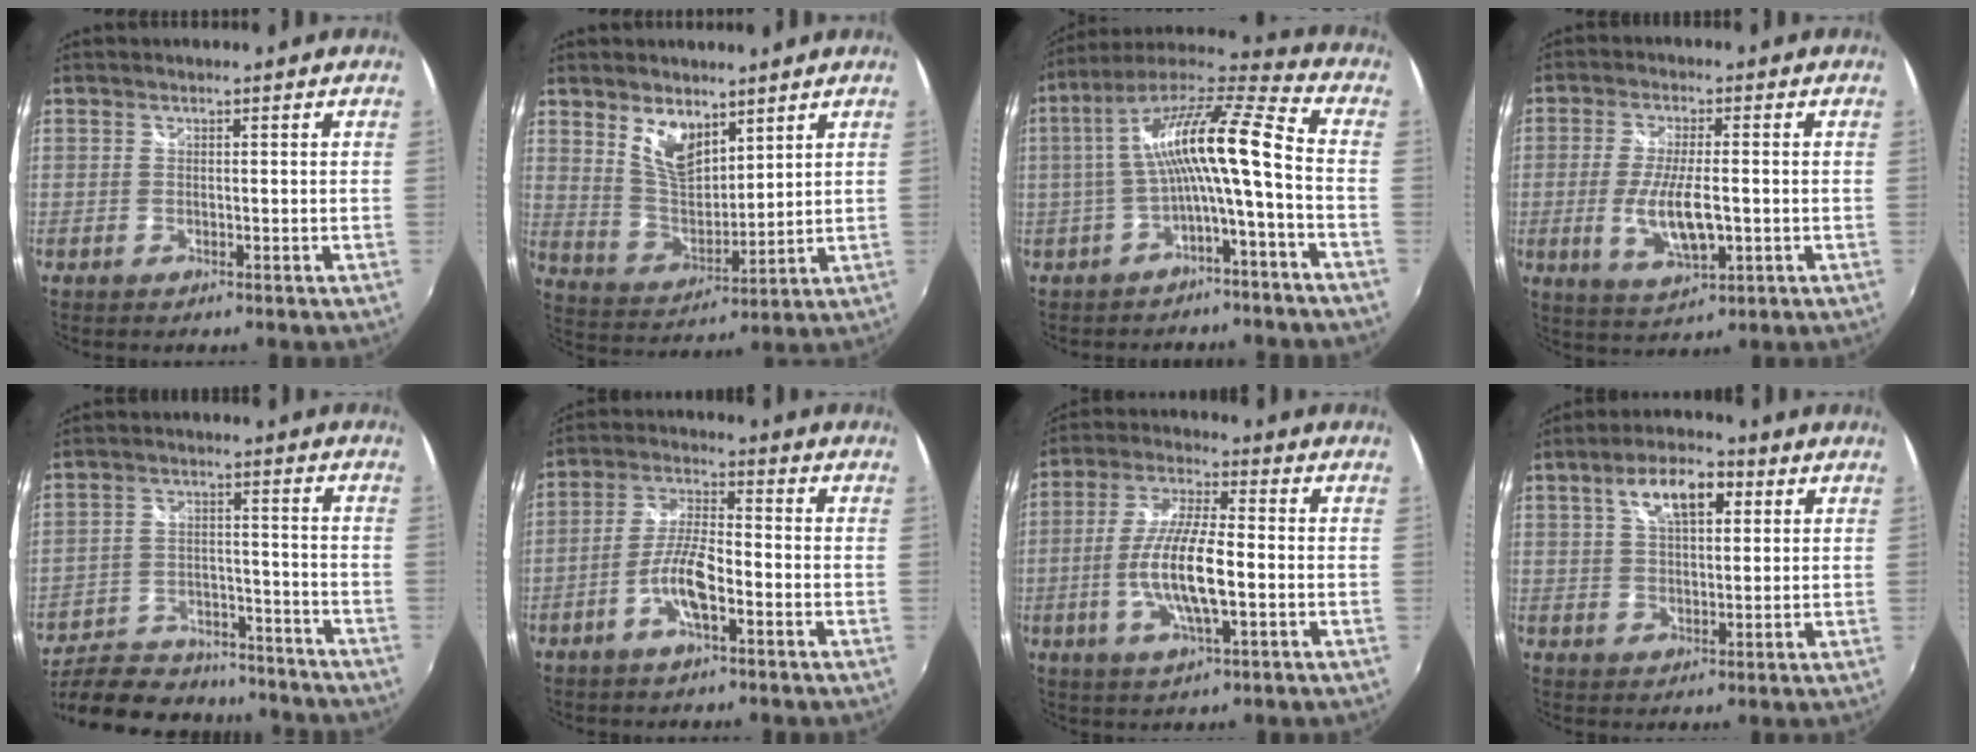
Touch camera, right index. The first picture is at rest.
{"total": 9.0, "force": [5.5, 4.5, 5.5], "torque": [-0.098, 0.000, 0.110]}
{"total": 14.7, "force": [-2.2, 1.0, 14.5], "torque": [-0.271, 0.016, -0.038]}
{"total": 9.4, "force": [-1.8, 2.6, 8.8], "torque": [-0.172, -0.014, -0.027]}
{"total": 21.6, "force": [-18.2, 8.7, 7.7], "torque": [-0.170, 0.012, -0.247]}
{"total": 7.7, "force": [-3.5, 1.8, 6.6], "torque": [-0.138, 0.007, -0.065]}
{"total": 12.2, "force": [-2.5, 2.8, 11.6], "torque": [-0.234, -0.002, -0.049]}
{"total": 9.1, "force": [3.7, 4.3, 7.1], "torque": [-0.119, 0.023, 0.061]}